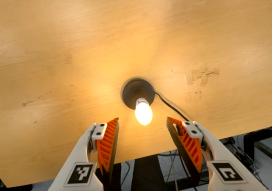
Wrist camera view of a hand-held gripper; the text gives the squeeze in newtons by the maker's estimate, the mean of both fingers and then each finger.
{"total": 0.0}